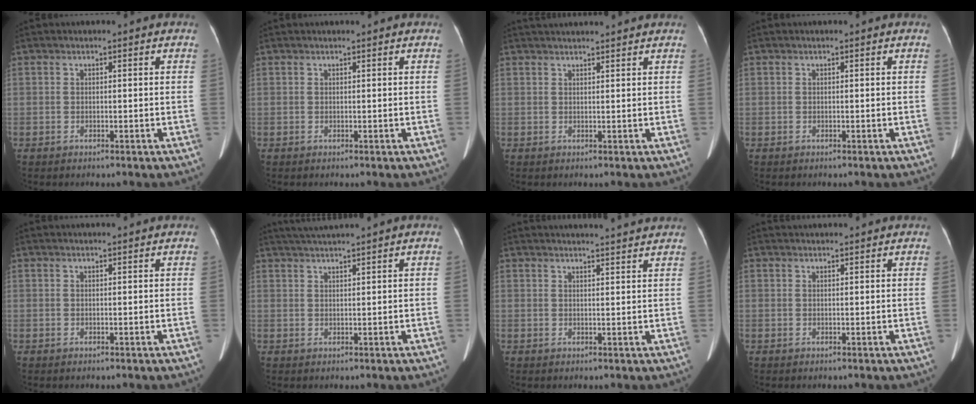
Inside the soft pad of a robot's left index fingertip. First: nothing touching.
{"total": 0.7, "force": [0.6, 0.0, 0.3], "torque": [-0.005, 0.012, 0.012]}
{"total": 6.7, "force": [6.4, 0.0, 2.1], "torque": [-0.028, 0.035, 0.082]}
{"total": 0.0}
{"total": 2.2, "force": [2.1, -0.1, 0.5], "torque": [-0.008, 0.014, 0.027]}
{"total": 4.1, "force": [3.6, -1.2, 1.6], "torque": [-0.026, 0.017, 0.069]}
{"total": 8.7, "force": [8.4, -0.5, 2.3], "torque": [-0.027, 0.012, 0.091]}
{"total": 3.9, "force": [3.8, 0.1, 0.8], "torque": [-0.009, 0.031, 0.053]}